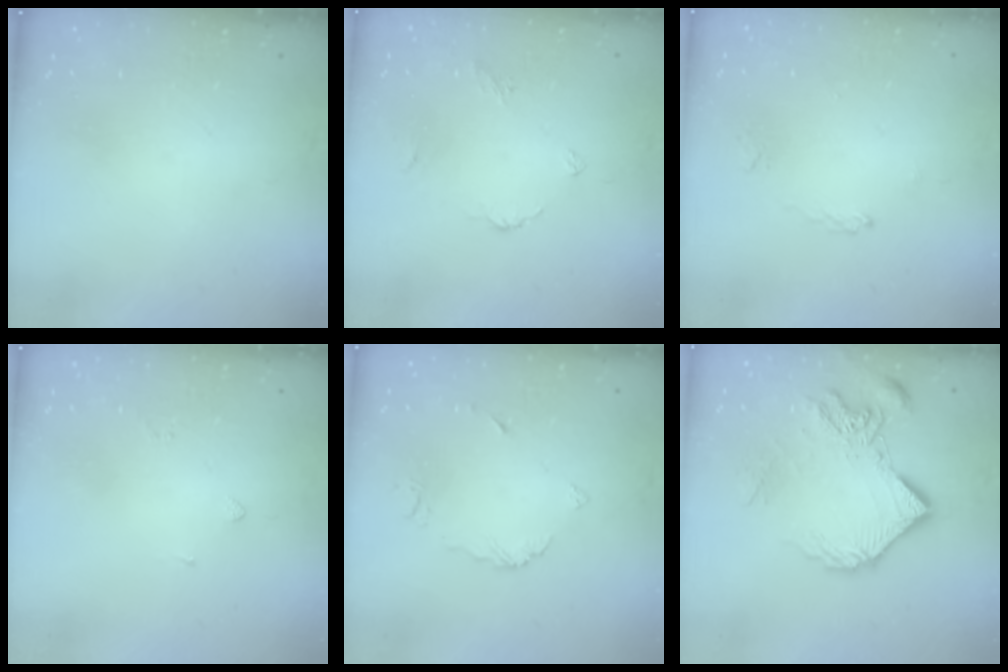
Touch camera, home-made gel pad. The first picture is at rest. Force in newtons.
{"total": 4.0, "press": 4.0, "slide": 0.5}
{"total": 1.9, "press": 1.9, "slide": 0.5}
{"total": 1.9, "press": 1.8, "slide": 0.6}
{"total": 4.6, "press": 4.6, "slide": 0.0}
{"total": 12.8, "press": 12.8, "slide": 1.1}